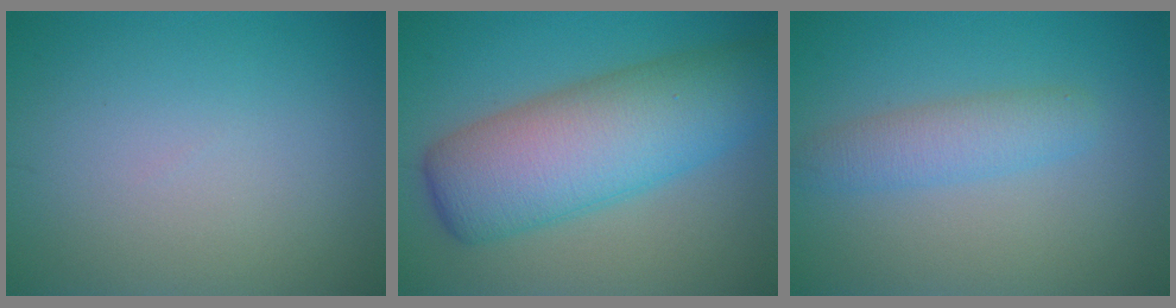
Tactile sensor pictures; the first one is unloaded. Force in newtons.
{"total": 10.2, "press": 10.2, "slide": 0.2}
{"total": 3.0, "press": 3.0, "slide": 0.1}